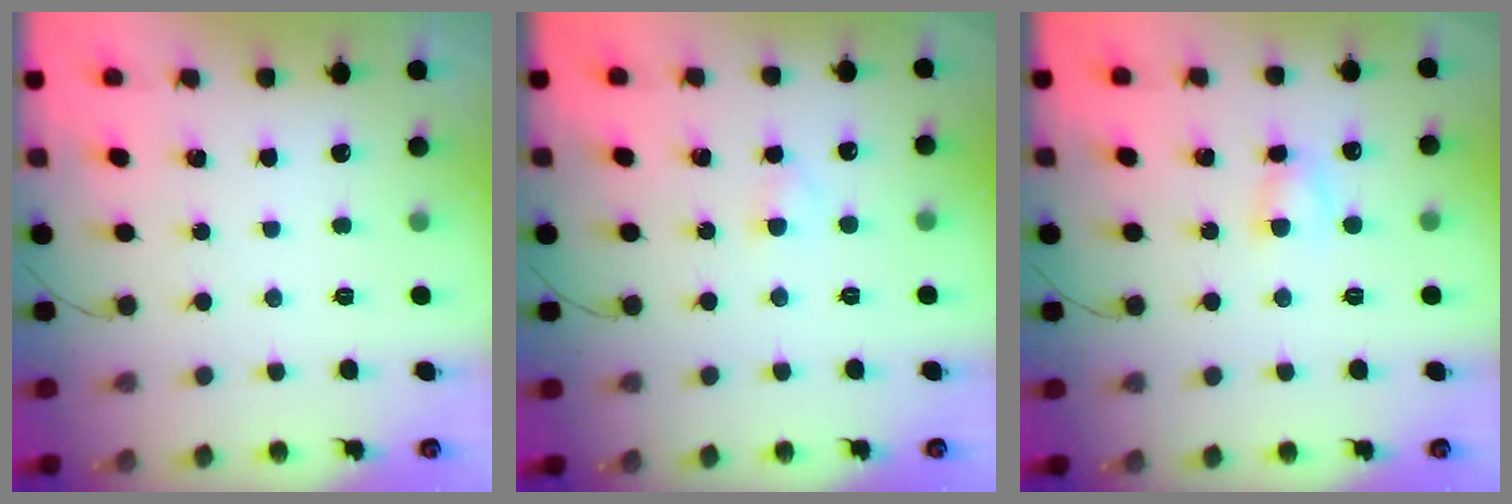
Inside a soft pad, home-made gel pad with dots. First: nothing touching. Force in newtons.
{"total": 2.0, "press": 1.7, "slide": 1.0}
{"total": 3.6, "press": 3.4, "slide": 1.2}